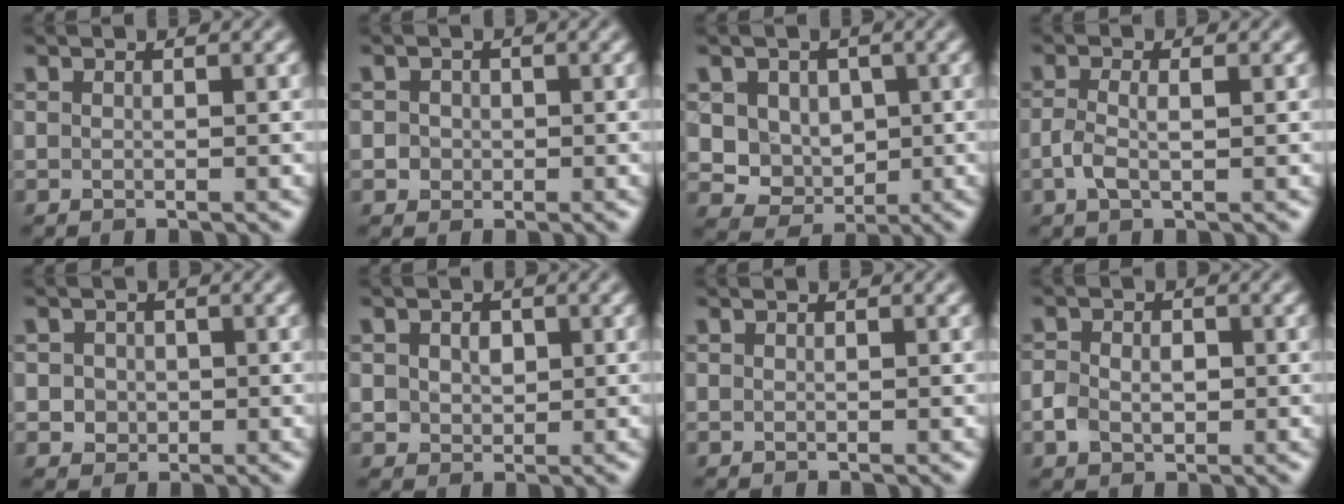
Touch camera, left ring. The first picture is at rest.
{"total": 1.5, "force": [0.1, 1.5, 0.4], "torque": [0.007, 0.000, 0.000]}
{"total": 4.4, "force": [0.7, 3.9, 1.9], "torque": [-0.026, -0.003, 0.011]}
{"total": 1.9, "force": [-0.3, 0.7, 1.7], "torque": [-0.040, 0.001, -0.009]}
{"total": 2.0, "force": [0.1, 1.9, 0.6], "torque": [0.000, 0.001, 0.004]}
{"total": 2.2, "force": [0.4, 1.8, 1.2], "torque": [-0.024, 0.001, 0.006]}
{"total": 0.0}
{"total": 2.8, "force": [-0.7, 2.1, 1.8], "torque": [-0.031, -0.001, -0.014]}